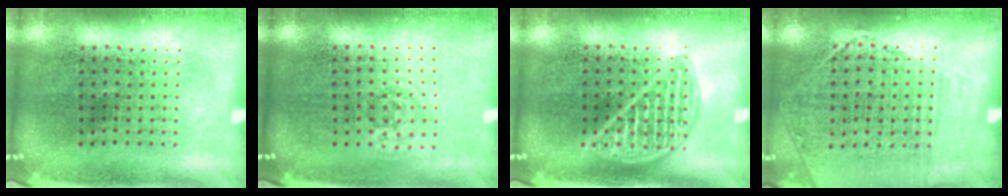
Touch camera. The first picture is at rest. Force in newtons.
{"total": 0.8, "press": 0.6, "slide": 0.6}
{"total": 2.1, "press": 2.1, "slide": 0.2}
{"total": 1.2, "press": 1.0, "slide": 0.7}